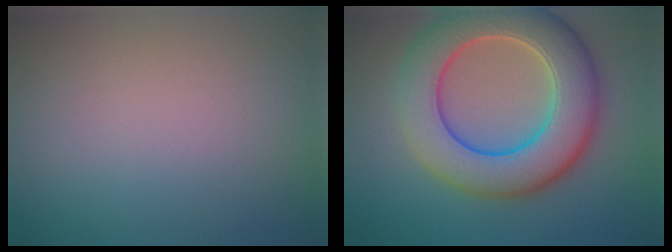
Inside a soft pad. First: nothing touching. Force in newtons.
{"total": 10.1, "press": 10.1, "slide": 0.6}